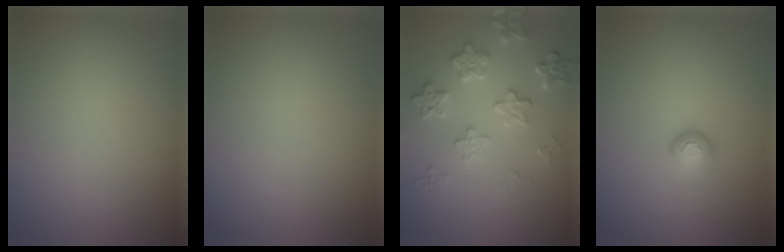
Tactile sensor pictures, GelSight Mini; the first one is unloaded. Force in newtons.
{"total": 0.0}
{"total": 4.1, "press": 3.6, "slide": 2.0}
{"total": 1.6, "press": 1.0, "slide": 1.2}